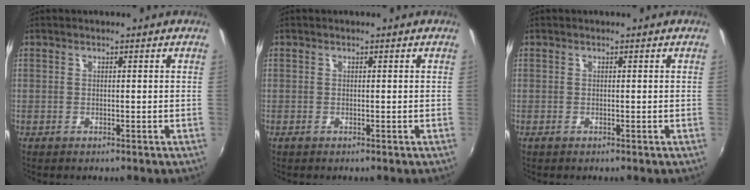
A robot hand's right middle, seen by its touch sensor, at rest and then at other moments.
{"total": 0.0}
{"total": 0.0}